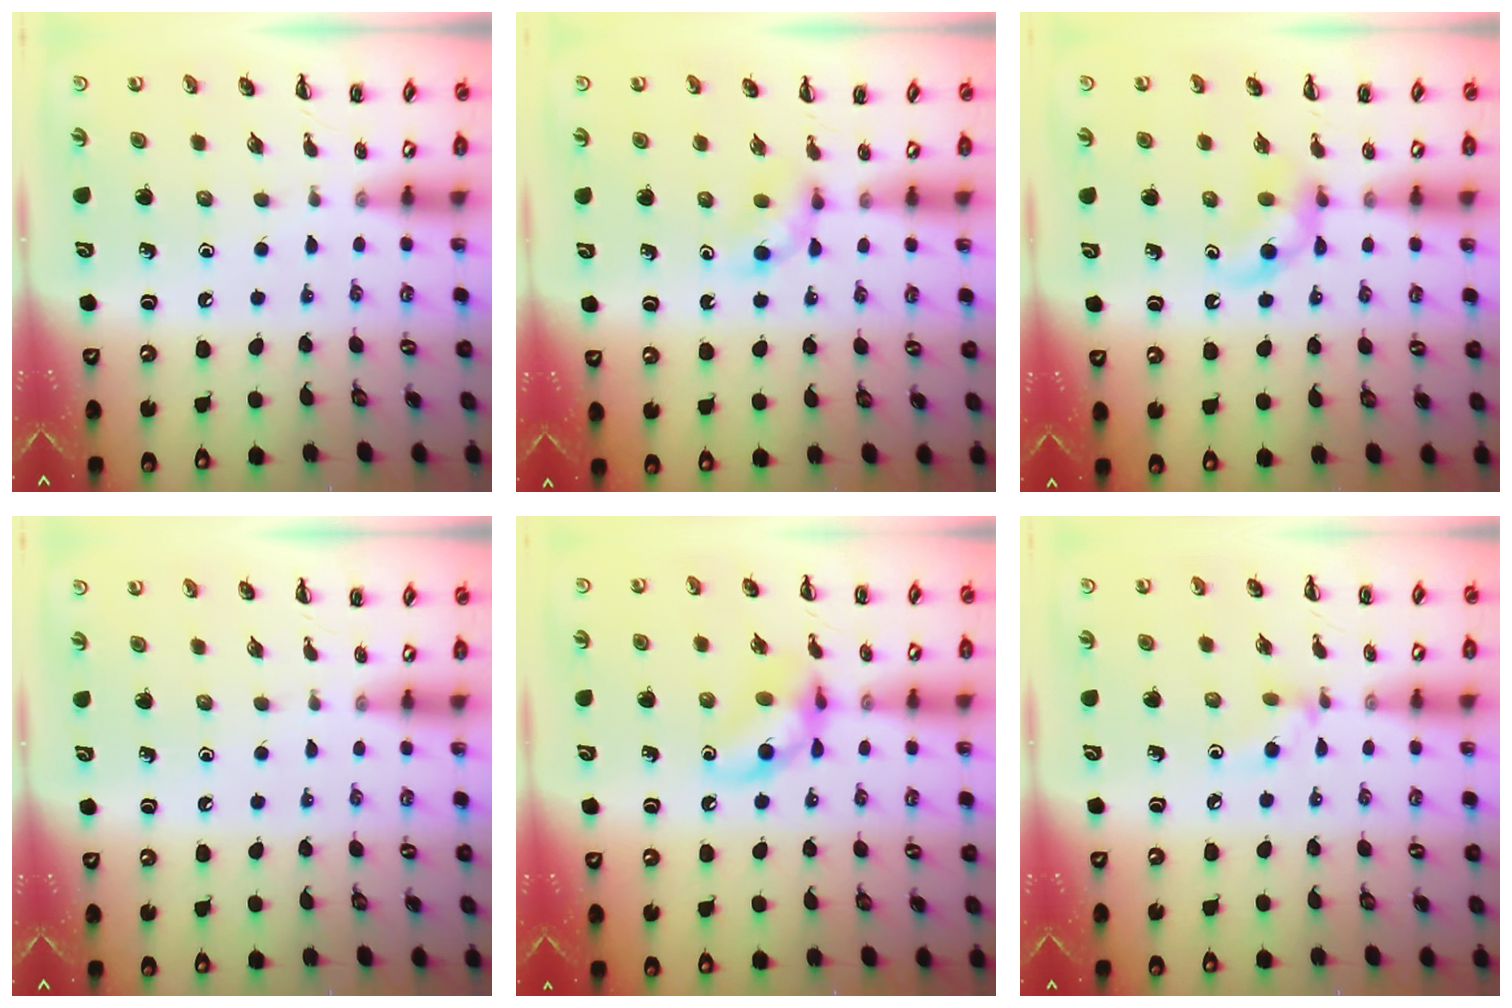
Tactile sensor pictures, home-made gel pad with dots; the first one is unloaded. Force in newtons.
{"total": 3.0, "press": 2.7, "slide": 1.1}
{"total": 5.2, "press": 5.0, "slide": 1.5}
{"total": 0.0}
{"total": 11.2, "press": 11.1, "slide": 1.4}
{"total": 4.3, "press": 4.0, "slide": 1.5}